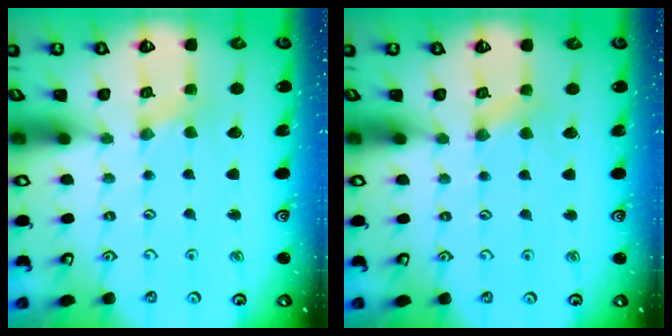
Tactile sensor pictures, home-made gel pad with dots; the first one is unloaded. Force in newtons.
{"total": 2.0, "press": 2.0, "slide": 0.5}